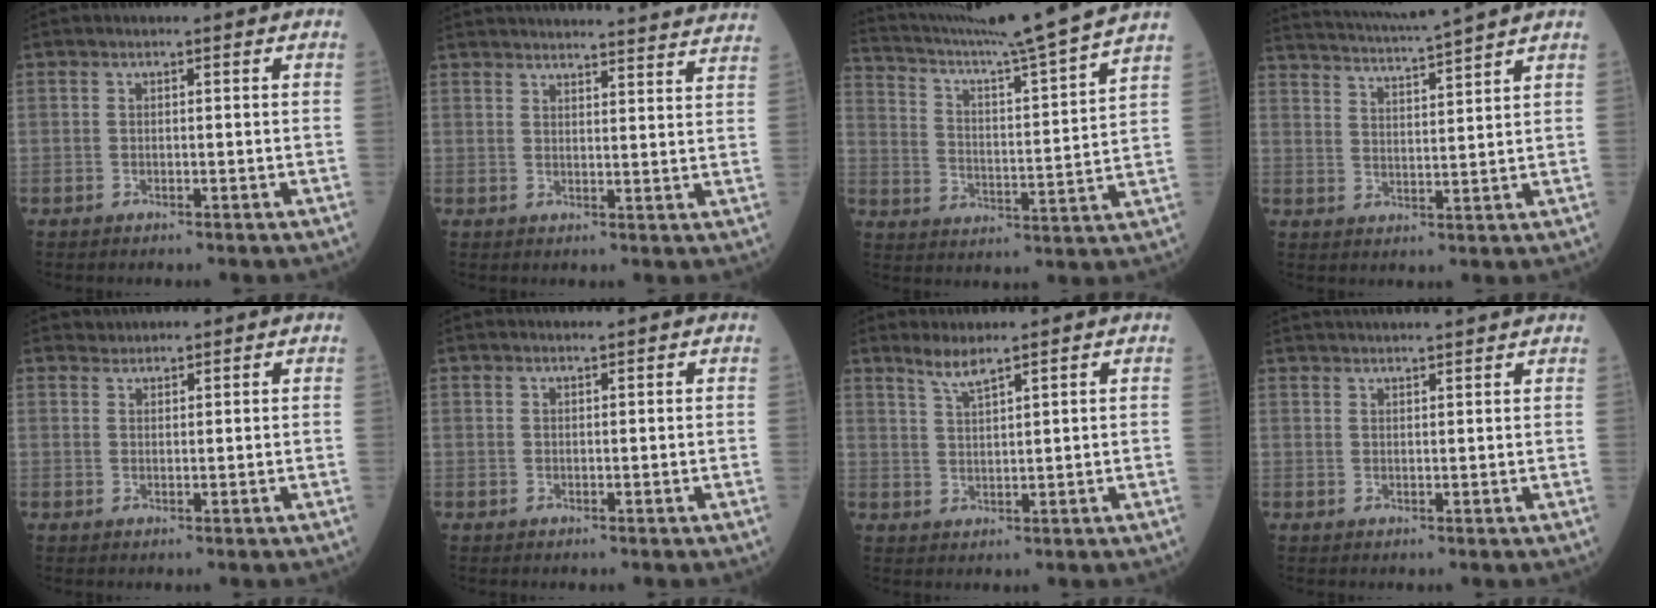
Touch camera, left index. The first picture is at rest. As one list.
[{"total": 27.3, "force": [26.3, 1.8, 7.1], "torque": [-0.104, -0.034, 0.316]}, {"total": 19.8, "force": [17.8, -2.6, 8.3], "torque": [-0.153, -0.036, 0.260]}, {"total": 12.1, "force": [11.2, -1.8, 4.2], "torque": [-0.084, 0.001, 0.169]}, {"total": 1.4, "force": [1.4, 0.3, -0.4], "torque": [-0.001, 0.010, 0.027]}, {"total": 0.8, "force": [0.8, -0.1, 0.1], "torque": [-0.003, 0.006, 0.015]}, {"total": 2.9, "force": [2.5, -0.2, 1.5], "torque": [-0.033, -0.002, 0.053]}, {"total": 10.5, "force": [9.9, -0.1, 3.6], "torque": [-0.056, 0.028, 0.131]}]